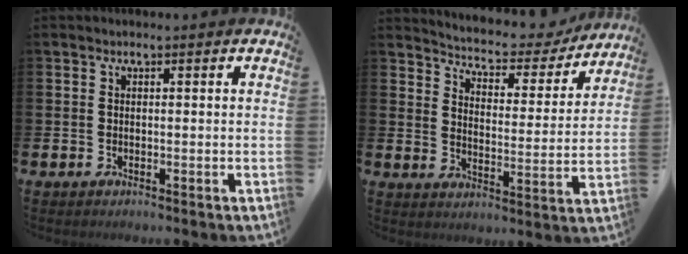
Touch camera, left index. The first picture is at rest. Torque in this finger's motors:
{"motor_torque": [1.04, -1.10, 0.10, 0.02]}